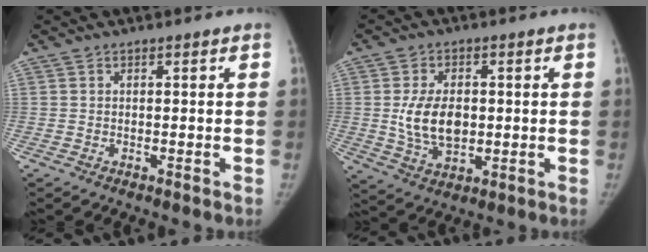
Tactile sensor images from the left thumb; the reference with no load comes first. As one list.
[{"total": 9.8, "force": [0.4, 6.3, 7.4], "torque": [-0.119, -0.007, 0.016]}]